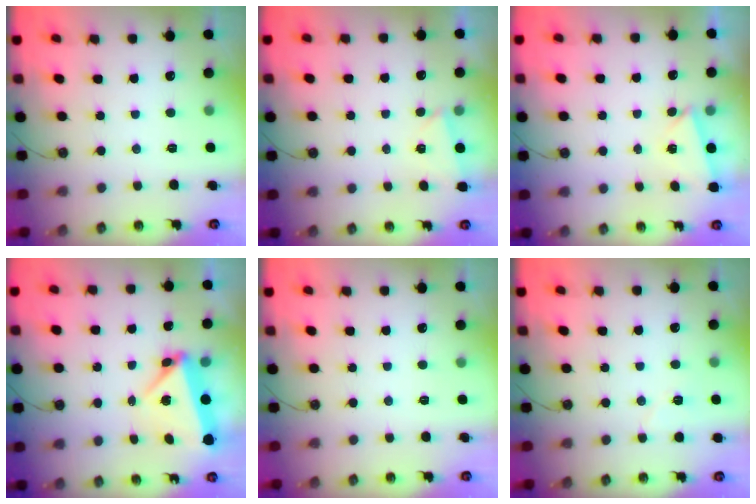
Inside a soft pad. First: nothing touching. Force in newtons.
{"total": 2.8, "press": 1.9, "slide": 2.0}
{"total": 2.6, "press": 1.9, "slide": 1.8}
{"total": 5.8, "press": 5.7, "slide": 1.3}
{"total": 0.0}
{"total": 5.8, "press": 5.2, "slide": 2.5}